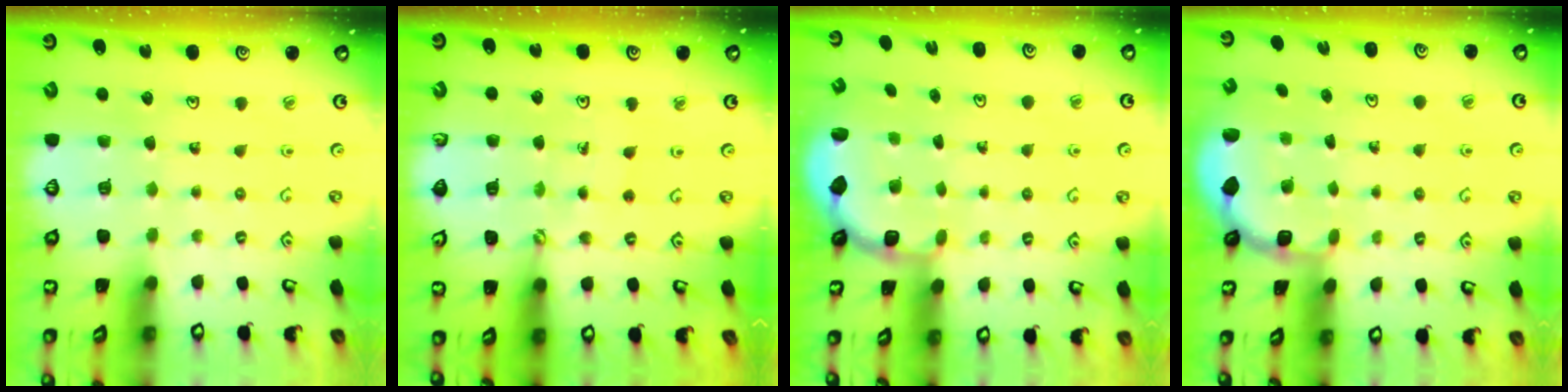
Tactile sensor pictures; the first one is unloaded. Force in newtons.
{"total": 2.4, "press": 2.0, "slide": 1.3}
{"total": 2.7, "press": 2.1, "slide": 1.7}
{"total": 1.8, "press": 1.6, "slide": 0.7}